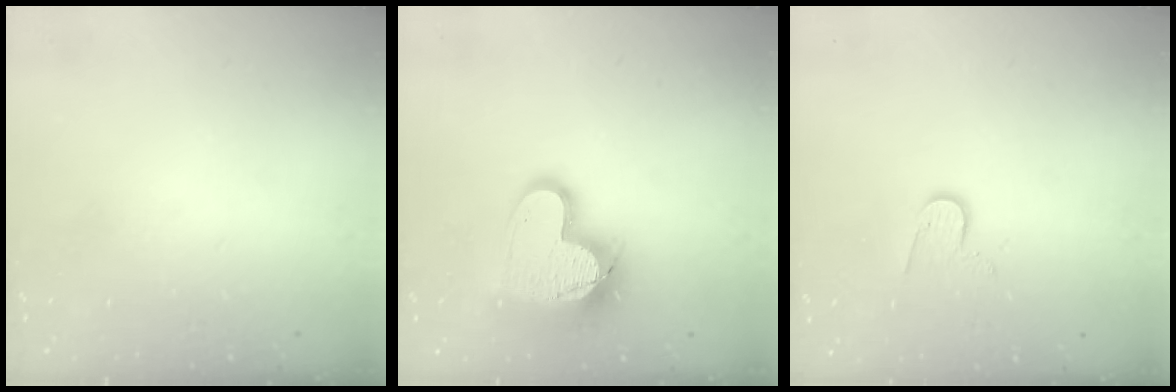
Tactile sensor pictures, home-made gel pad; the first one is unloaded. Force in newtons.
{"total": 15.9, "press": 15.9, "slide": 1.3}
{"total": 7.6, "press": 7.5, "slide": 0.7}